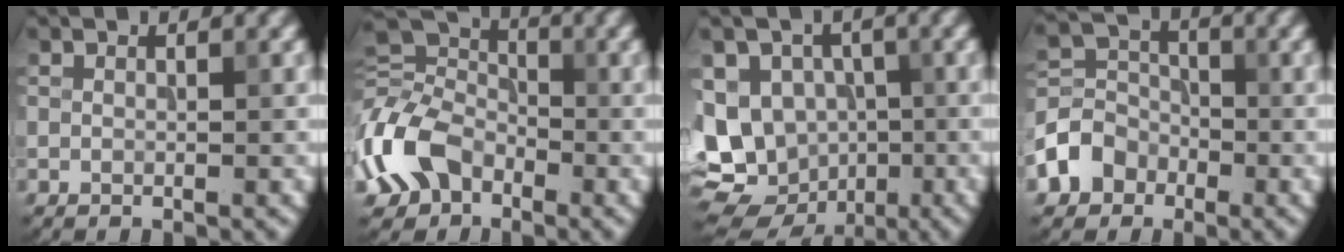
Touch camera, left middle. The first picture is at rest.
{"total": 7.8, "force": [-2.9, 5.8, 4.4], "torque": [-0.101, 0.002, -0.075]}
{"total": 14.0, "force": [-3.4, 11.7, 6.9], "torque": [-0.130, -0.023, -0.057]}
{"total": 4.3, "force": [-2.1, 3.5, 1.1], "torque": [-0.018, 0.006, -0.054]}